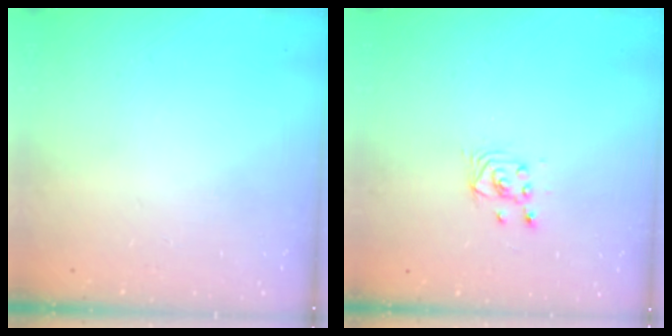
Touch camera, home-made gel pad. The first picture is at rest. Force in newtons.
{"total": 2.2, "press": 2.2, "slide": 0.3}